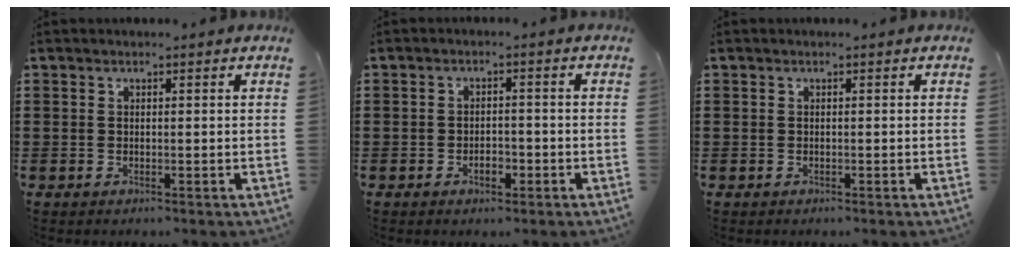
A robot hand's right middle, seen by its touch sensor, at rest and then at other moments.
{"total": 2.8, "force": [-1.3, 1.4, 2.0], "torque": [-0.029, 0.001, -0.028]}
{"total": 0.0}